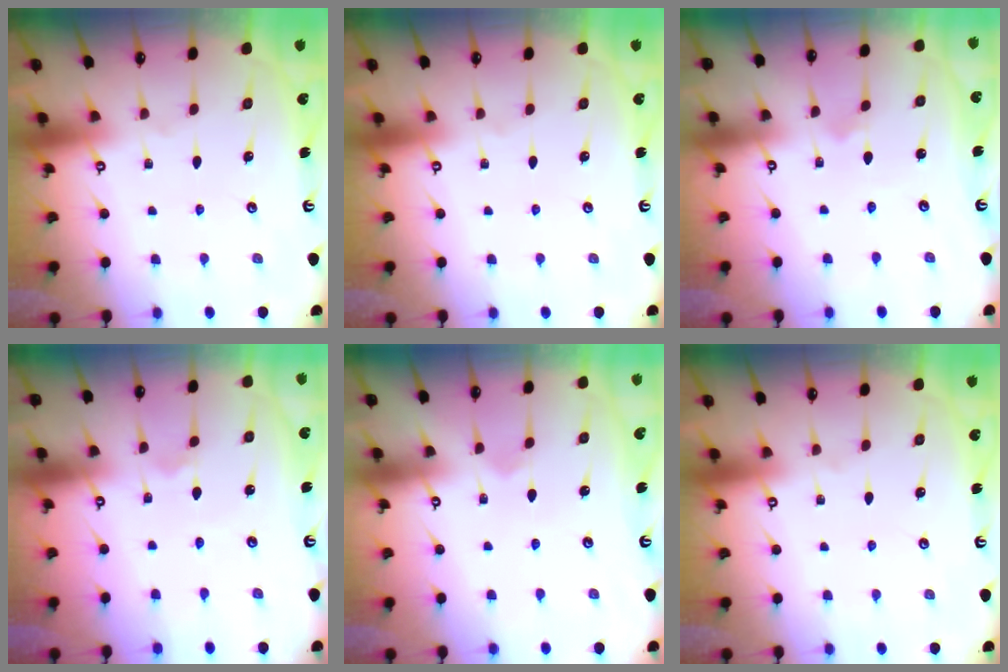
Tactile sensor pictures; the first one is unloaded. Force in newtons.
{"total": 0.0}
{"total": 1.9, "press": 1.9, "slide": 0.1}
{"total": 1.8, "press": 1.8, "slide": 0.4}
{"total": 2.5, "press": 2.5, "slide": 0.1}
{"total": 0.0}